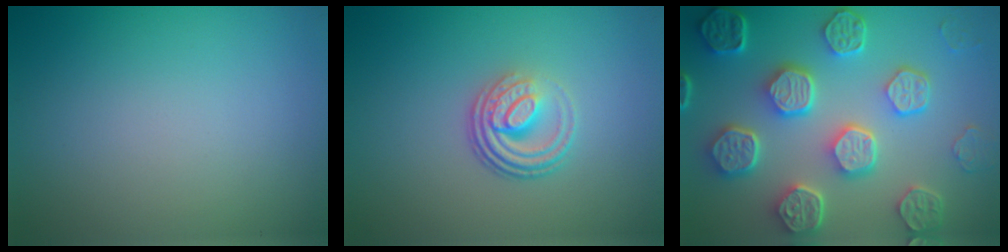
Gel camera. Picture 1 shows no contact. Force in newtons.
{"total": 4.1, "press": 2.7, "slide": 3.0}
{"total": 8.4, "press": 6.5, "slide": 5.3}